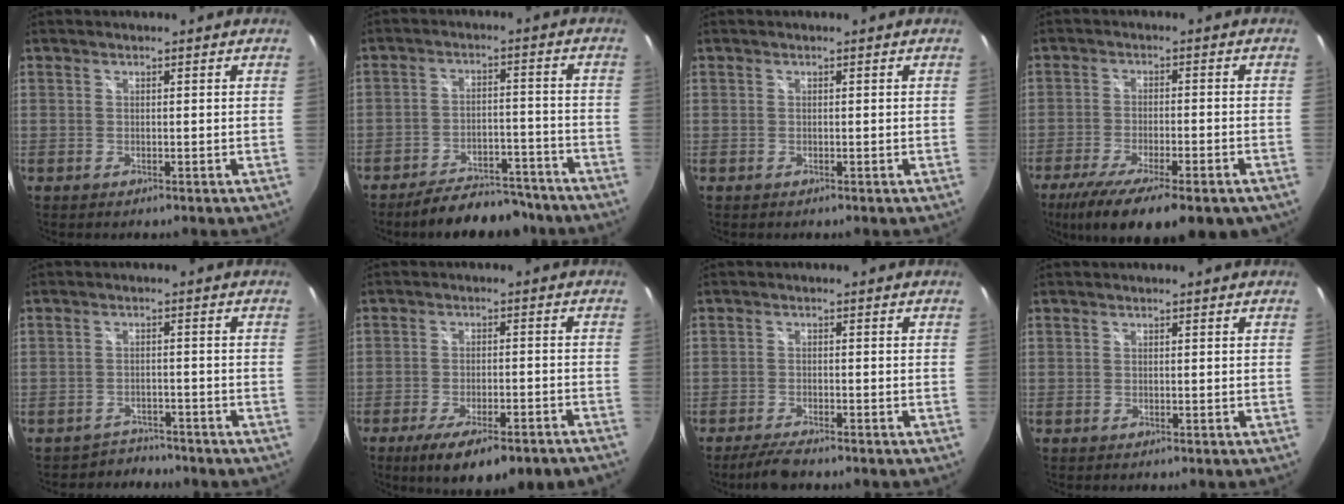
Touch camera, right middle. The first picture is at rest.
{"total": 12.5, "force": [-10.9, 3.9, 4.7], "torque": [-0.093, 0.013, -0.140]}
{"total": 0.0}
{"total": 17.7, "force": [-11.8, 5.4, 12.0], "torque": [-0.225, -0.059, -0.176]}
{"total": 4.4, "force": [-4.0, 2.0, -0.4], "torque": [0.001, 0.010, -0.060]}
{"total": 13.2, "force": [-9.6, 2.6, 8.7], "torque": [-0.160, -0.041, -0.139]}
{"total": 4.2, "force": [-3.6, 0.5, 2.1], "torque": [-0.057, -0.008, -0.067]}
{"total": 0.0}